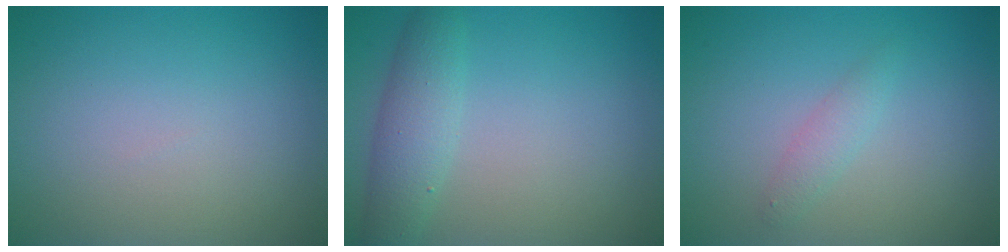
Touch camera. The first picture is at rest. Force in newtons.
{"total": 3.2, "press": 3.2, "slide": 0.1}
{"total": 1.4, "press": 1.4, "slide": 0.0}